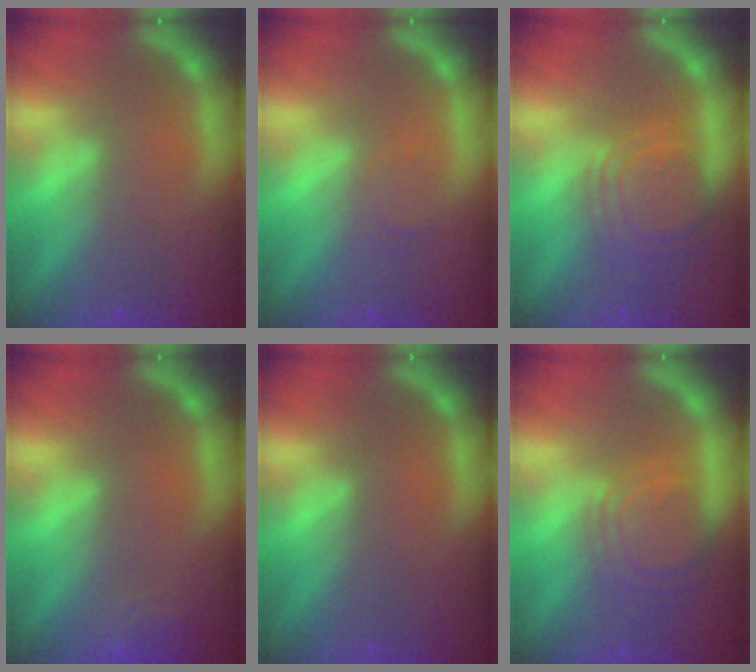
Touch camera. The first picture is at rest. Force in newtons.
{"total": 1.5}
{"total": 7.1}
{"total": 3.0}
{"total": 0.0}
{"total": 6.5}